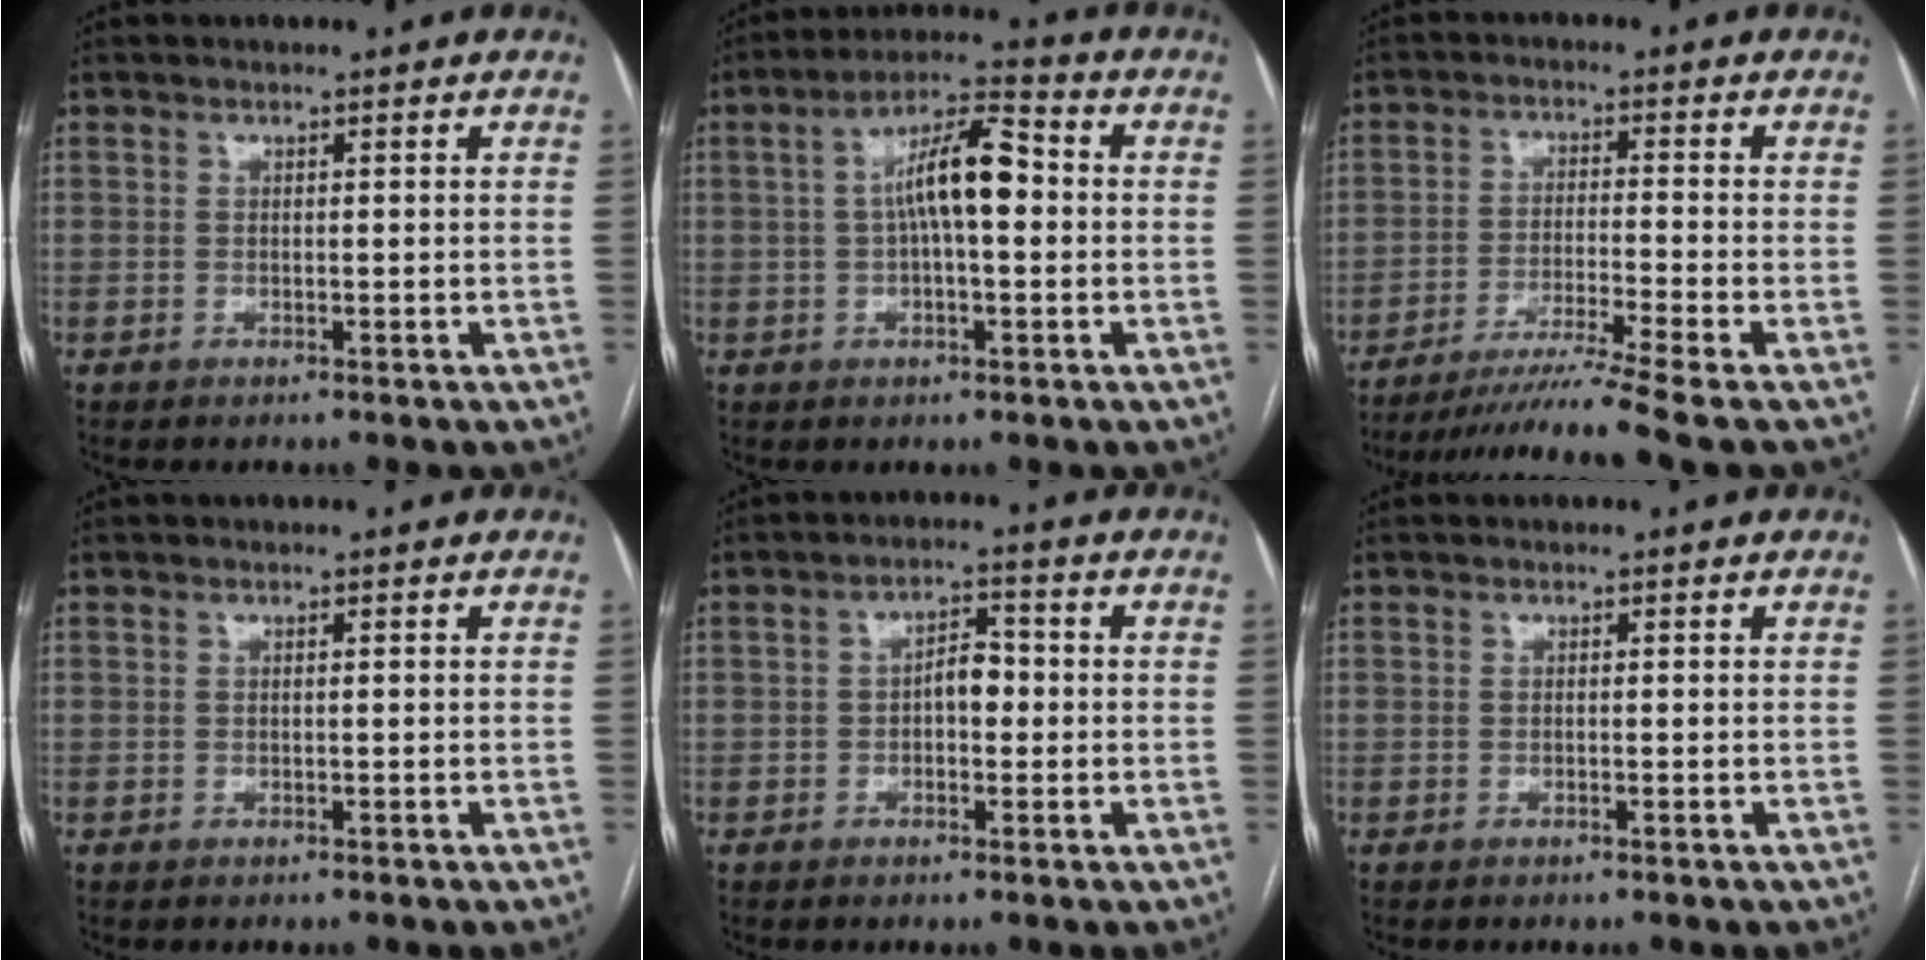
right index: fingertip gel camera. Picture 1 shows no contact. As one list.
[{"total": 9.6, "force": [0.6, 2.4, 9.2], "torque": [-0.170, 0.029, 0.006]}, {"total": 10.4, "force": [-8.5, -3.1, 5.1], "torque": [-0.078, -0.032, -0.143]}, {"total": 0.0}, {"total": 3.8, "force": [-0.4, 1.9, 3.3], "torque": [-0.050, 0.015, -0.009]}, {"total": 0.0}]